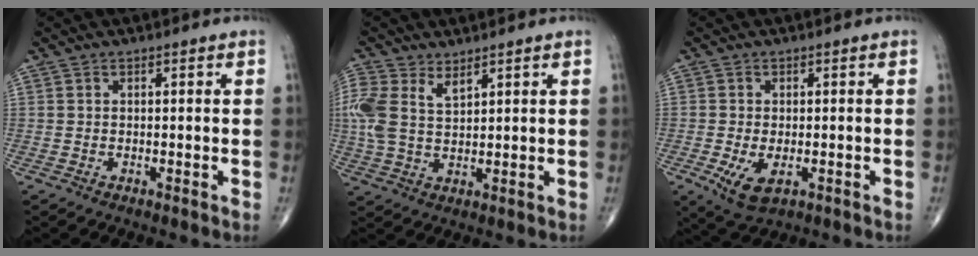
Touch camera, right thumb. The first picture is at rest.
{"total": 8.0, "force": [3.6, 4.2, 5.7], "torque": [-0.140, 0.002, 0.079]}
{"total": 5.6, "force": [-1.7, 2.9, 4.5], "torque": [-0.086, -0.012, -0.023]}